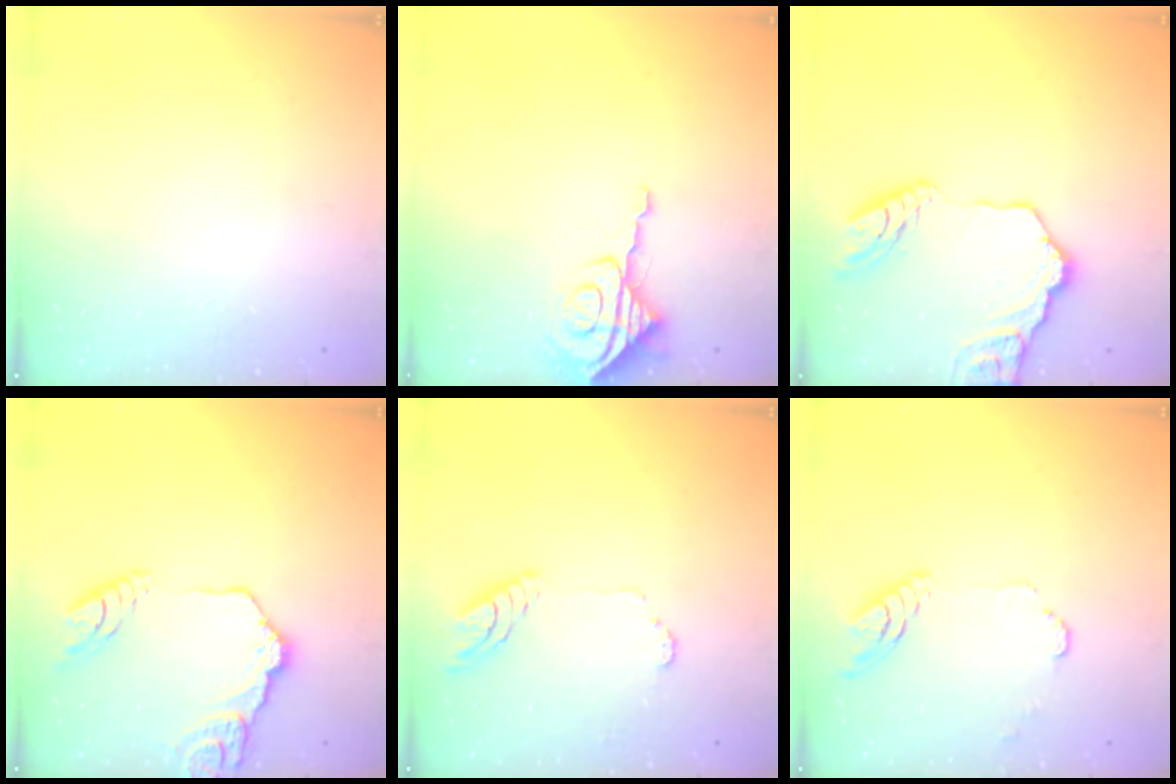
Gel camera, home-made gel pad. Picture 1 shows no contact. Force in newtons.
{"total": 7.8, "press": 7.7, "slide": 0.7}
{"total": 17.4, "press": 17.3, "slide": 2.2}
{"total": 15.8, "press": 15.7, "slide": 1.8}
{"total": 9.8, "press": 9.7, "slide": 0.9}
{"total": 9.5, "press": 9.5, "slide": 0.9}